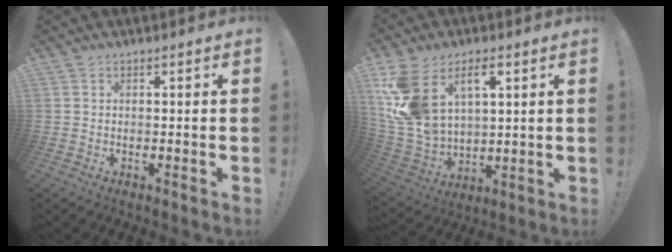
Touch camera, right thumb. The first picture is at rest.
{"total": 16.2, "force": [7.3, 10.0, 10.5], "torque": [-0.231, -0.039, 0.135]}